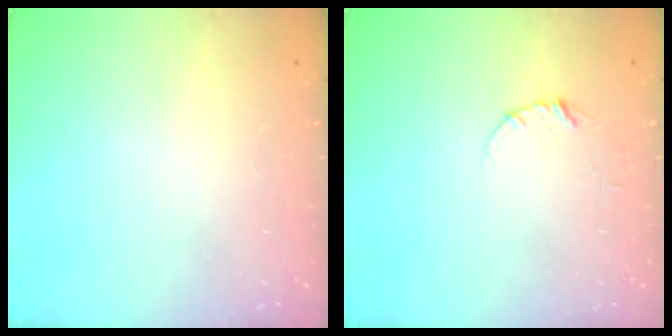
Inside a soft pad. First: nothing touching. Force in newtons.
{"total": 3.4, "press": 3.4, "slide": 0.3}